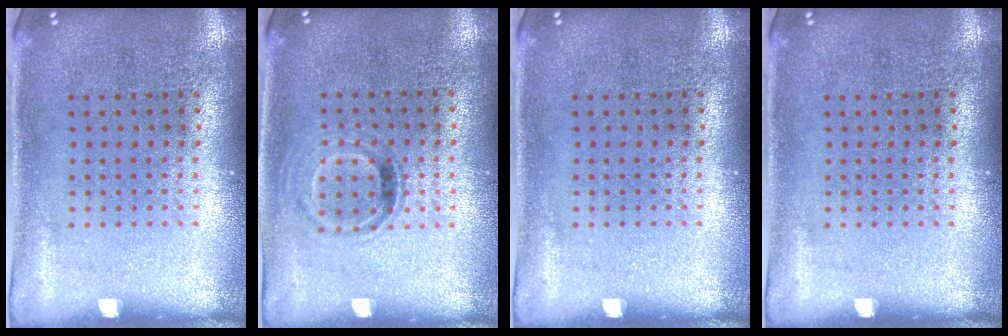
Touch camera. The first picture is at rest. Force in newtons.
{"total": 0.9, "press": 0.8, "slide": 0.3}
{"total": 0.0}
{"total": 0.0}